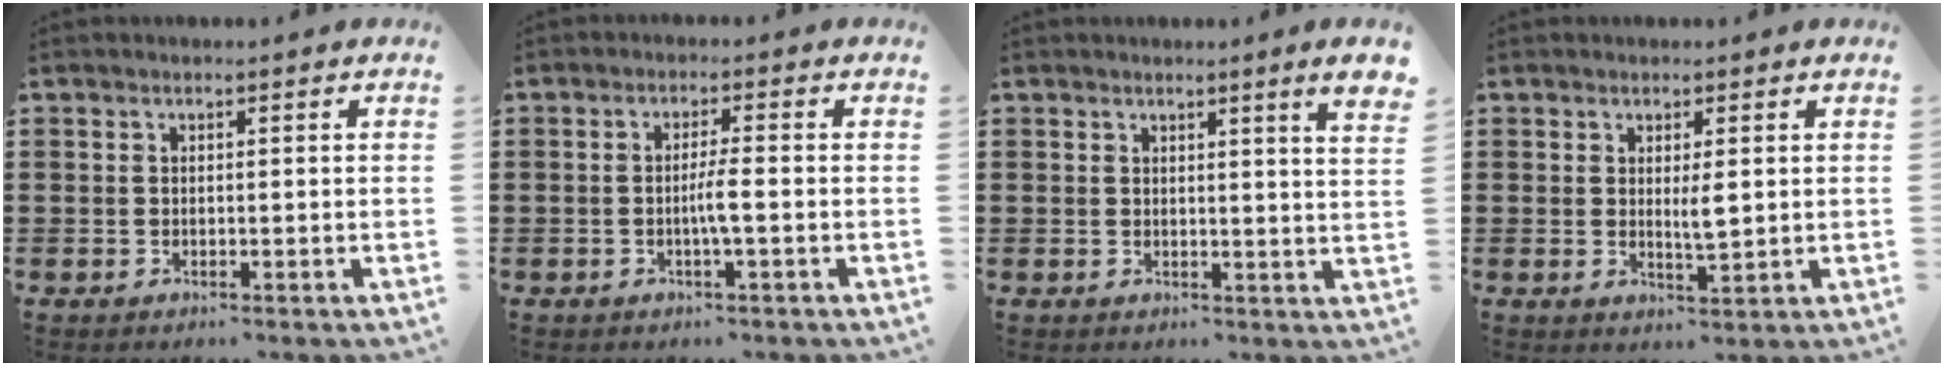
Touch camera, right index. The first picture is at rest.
{"total": 3.1, "force": [-0.7, 0.1, 3.0], "torque": [-0.054, -0.003, -0.015]}
{"total": 3.1, "force": [2.2, -0.5, 2.2], "torque": [-0.038, -0.008, 0.036]}
{"total": 3.1, "force": [0.6, 0.6, 2.9], "torque": [-0.049, -0.004, 0.007]}